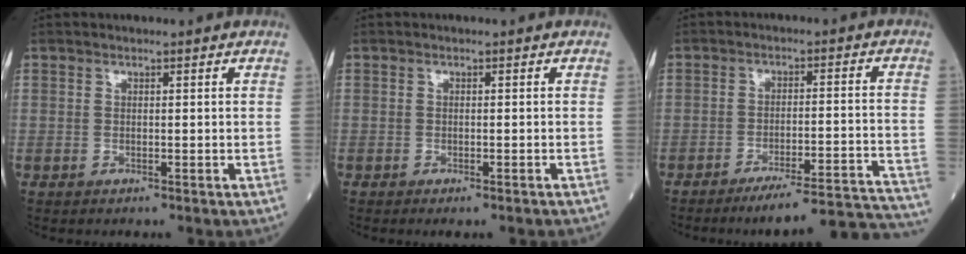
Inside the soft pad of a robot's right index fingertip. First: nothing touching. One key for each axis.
{"total": 2.4, "fx": -2.0, "fy": 0.3, "fz": 1.2, "tx": -0.009, "ty": -0.005, "tz": -0.027}
{"total": 18.7, "fx": -17.8, "fy": -1.0, "fz": 5.5, "tx": -0.012, "ty": 0.006, "tz": -0.231}